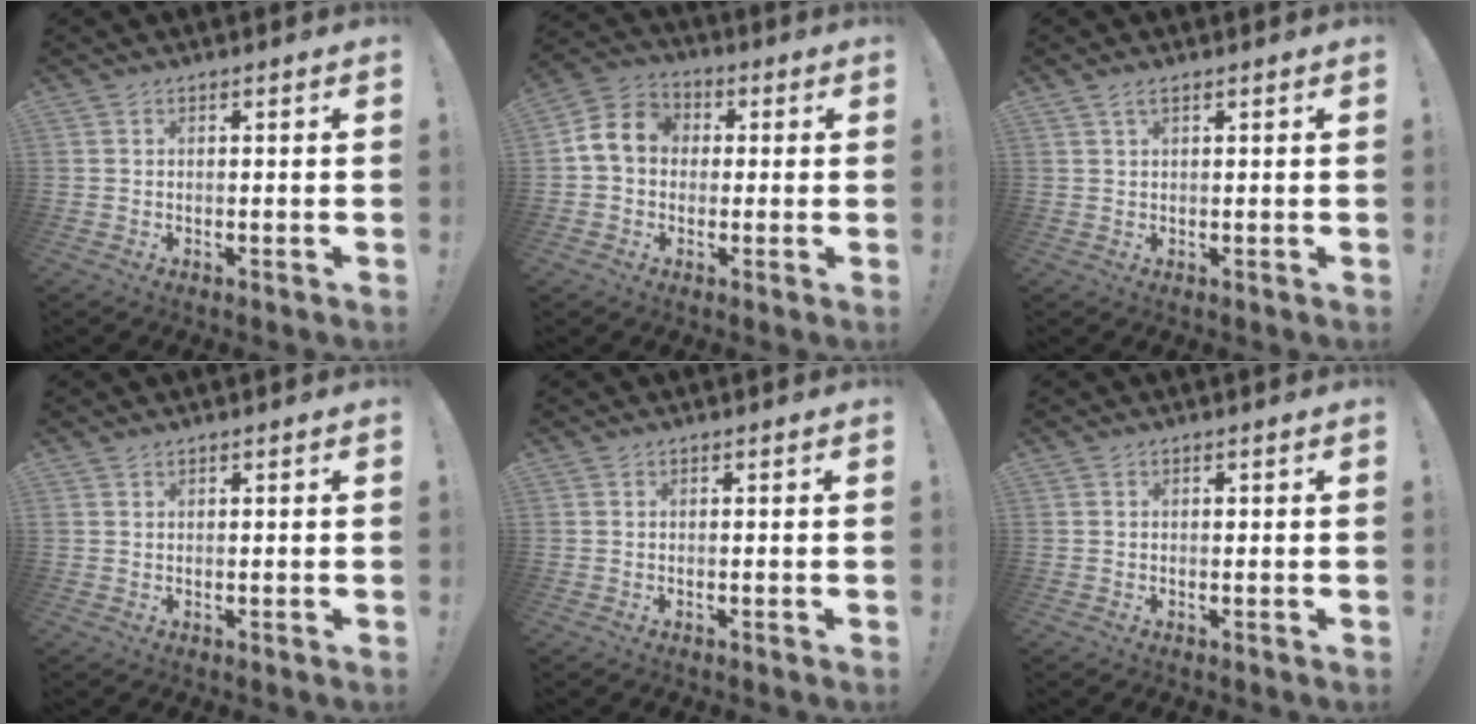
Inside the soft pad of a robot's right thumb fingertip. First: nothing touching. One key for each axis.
{"total": 9.4, "fx": 0.7, "fy": 8.0, "fz": 4.9, "tx": -0.094, "ty": 0.024, "tz": 0.021}
{"total": 1.8, "fx": 1.0, "fy": 0.5, "fz": 1.4, "tx": -0.036, "ty": 0.003, "tz": 0.020}
{"total": 0.6, "fx": 0.5, "fy": 0.3, "fz": 0.2, "tx": -0.004, "ty": -0.001, "tz": 0.010}
{"total": 0.0}
{"total": 0.0}